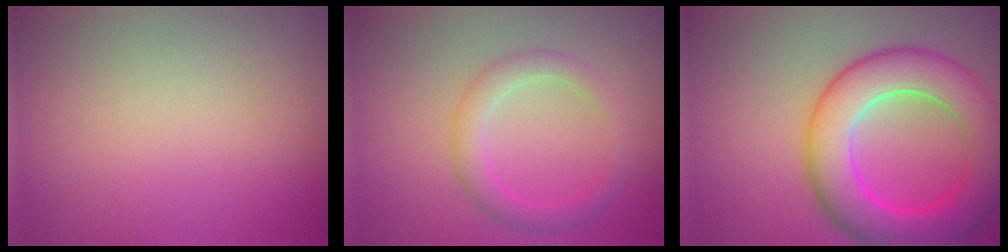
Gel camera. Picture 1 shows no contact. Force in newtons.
{"total": 2.6, "press": 2.6, "slide": 0.1}
{"total": 8.8, "press": 8.8, "slide": 0.1}